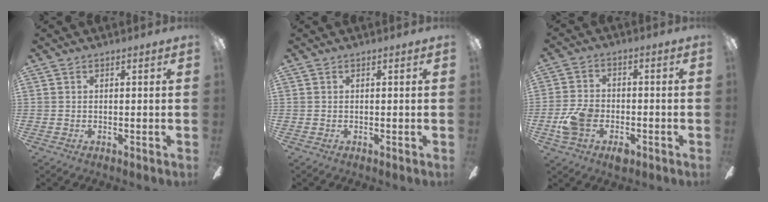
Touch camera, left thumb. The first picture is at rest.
{"total": 0.0}
{"total": 7.9, "force": [-2.8, 5.6, 4.8], "torque": [-0.088, 0.021, -0.050]}